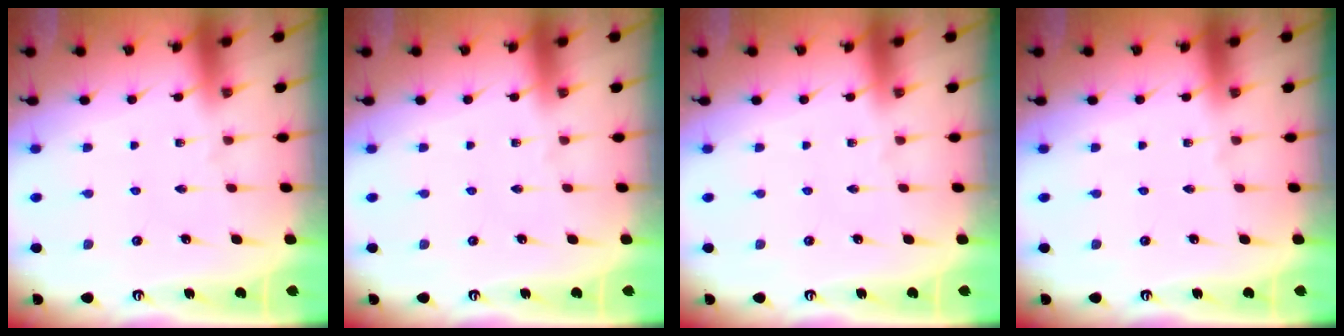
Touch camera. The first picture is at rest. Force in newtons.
{"total": 0.0}
{"total": 0.0}
{"total": 0.0}